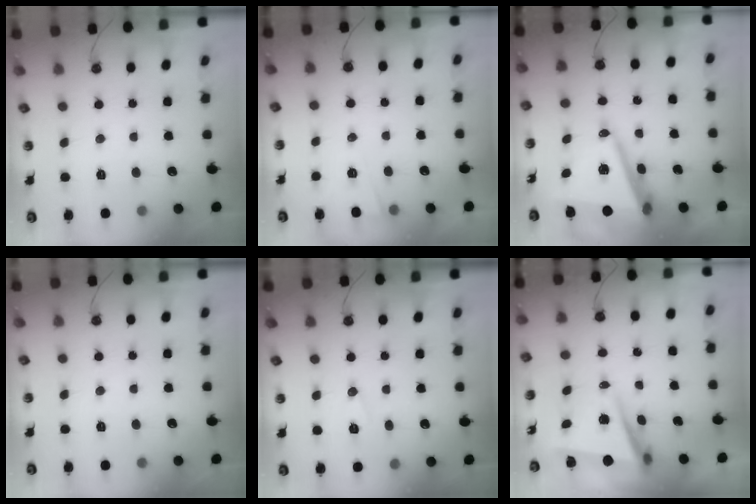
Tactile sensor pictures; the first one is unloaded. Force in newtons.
{"total": 2.7, "press": 2.3, "slide": 1.5}
{"total": 13.3, "press": 12.9, "slide": 3.2}
{"total": 0.0}
{"total": 6.8, "press": 5.1, "slide": 4.5}
{"total": 5.7, "press": 5.3, "slide": 2.0}